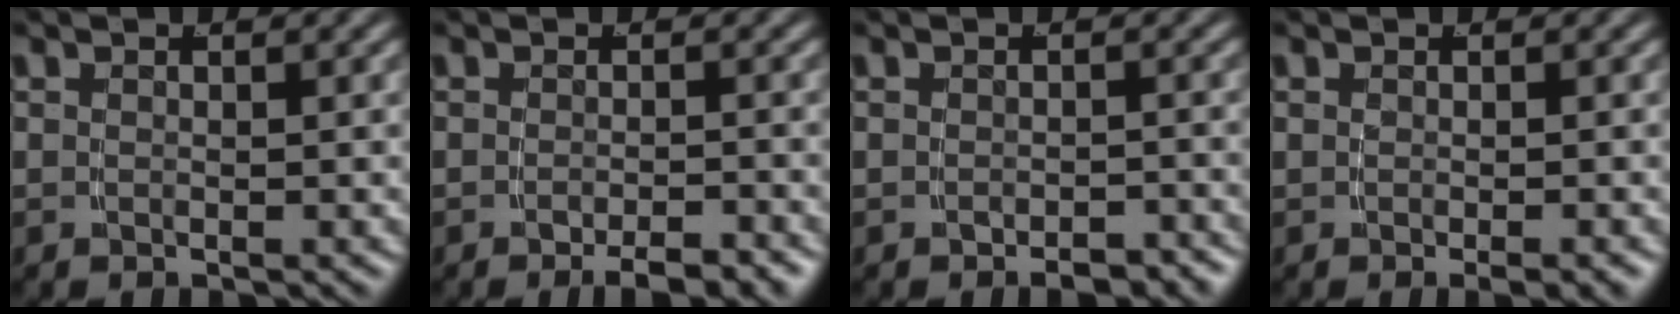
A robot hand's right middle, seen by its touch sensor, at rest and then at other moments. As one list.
[{"total": 2.7, "force": [-2.3, 0.0, 1.4], "torque": [-0.018, 0.000, -0.036]}, {"total": 2.1, "force": [-2.0, 0.3, 0.5], "torque": [-0.007, -0.003, -0.028]}, {"total": 1.2, "force": [-0.9, -0.2, 0.9], "torque": [-0.012, -0.001, -0.010]}]